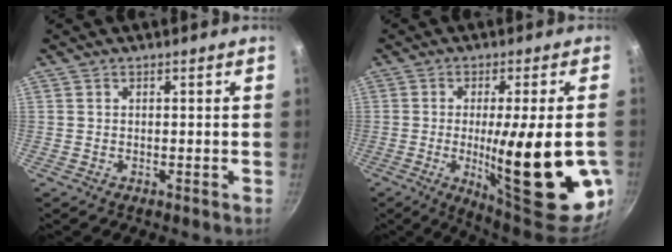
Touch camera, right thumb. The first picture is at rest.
{"total": 24.0, "force": [-4.7, 5.7, 22.9], "torque": [-0.306, -0.017, -0.054]}